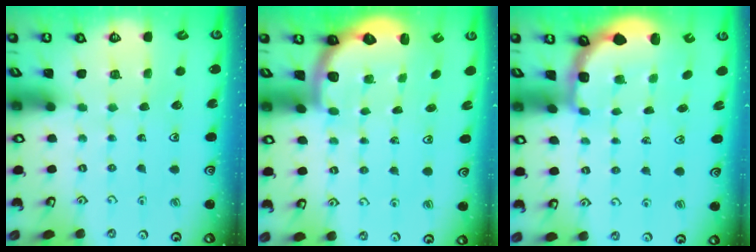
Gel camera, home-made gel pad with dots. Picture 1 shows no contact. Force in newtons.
{"total": 2.6, "press": 2.3, "slide": 1.2}
{"total": 2.5, "press": 2.2, "slide": 1.2}